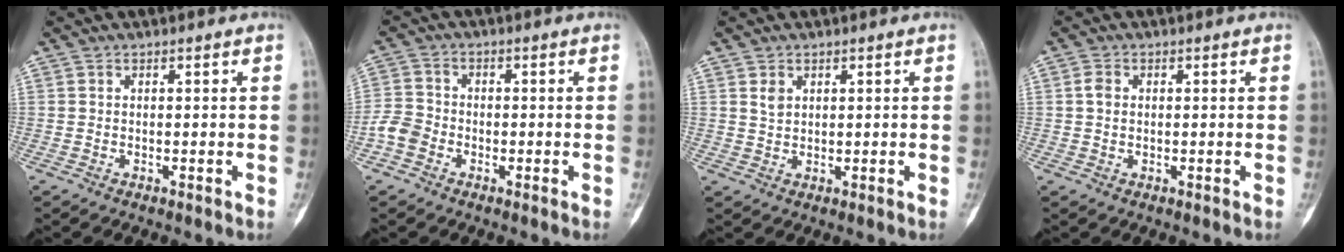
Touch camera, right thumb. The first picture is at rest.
{"total": 5.2, "force": [-2.4, 4.0, 2.2], "torque": [-0.035, 0.015, -0.058]}
{"total": 2.0, "force": [0.9, 1.5, 1.0], "torque": [-0.010, -0.005, 0.017]}
{"total": 2.2, "force": [0.4, 1.6, 1.4], "torque": [-0.026, 0.002, 0.007]}